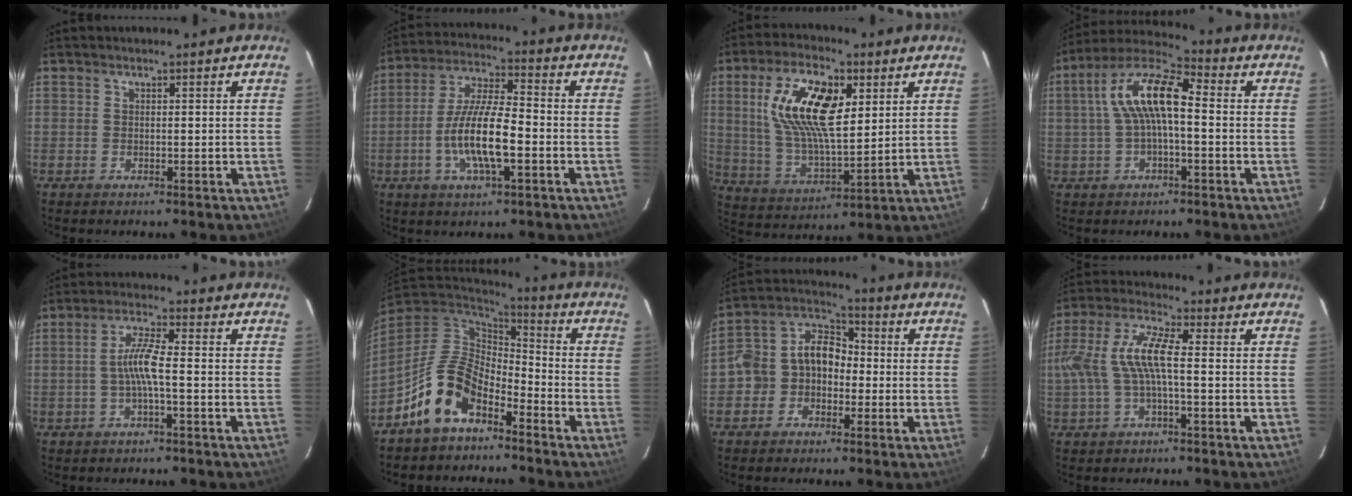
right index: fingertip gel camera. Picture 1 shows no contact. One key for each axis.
{"total": 12.0, "fx": -3.6, "fy": 2.9, "fz": 11.1, "tx": -0.224, "ty": -0.001, "tz": -0.070}
{"total": 16.9, "fx": 5.3, "fy": 7.5, "fz": 14.2, "tx": -0.276, "ty": 0.013, "tz": 0.106}
{"total": 11.4, "fx": 0.2, "fy": 4.3, "fz": 10.6, "tx": -0.209, "ty": 0.027, "tz": -0.001}
{"total": 5.0, "fx": -1.3, "fy": 0.1, "fz": 4.8, "tx": -0.103, "ty": 0.008, "tz": -0.023}
{"total": 12.6, "fx": -7.6, "fy": 6.4, "fz": 7.7, "tx": -0.164, "ty": 0.013, "tz": -0.144}
{"total": 9.3, "fx": -2.8, "fy": 7.7, "fz": 4.4, "tx": -0.093, "ty": 0.039, "tz": -0.055}
{"total": 9.6, "fx": -1.1, "fy": 2.5, "fz": 9.2, "tx": -0.191, "ty": 0.009, "tz": -0.017}